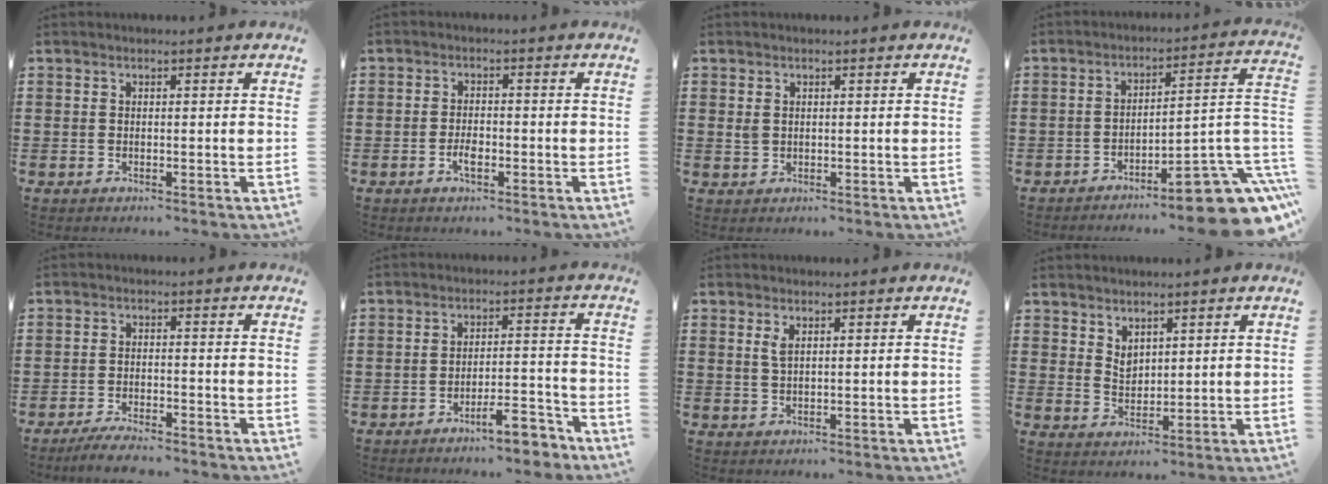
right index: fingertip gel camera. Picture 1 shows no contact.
{"total": 2.5, "force": [-1.0, 0.9, 2.1], "torque": [-0.040, -0.001, -0.018]}
{"total": 1.4, "force": [0.5, 1.1, 0.7], "torque": [-0.018, 0.006, 0.009]}
{"total": 11.7, "force": [-7.8, 2.6, 8.2], "torque": [-0.088, 0.013, -0.138]}
{"total": 3.2, "force": [-3.1, 0.1, 0.8], "torque": [-0.015, 0.004, -0.063]}
{"total": 6.3, "force": [-5.2, 1.1, 3.3], "torque": [-0.049, 0.006, -0.095]}
{"total": 1.8, "force": [0.8, 0.7, 1.5], "torque": [-0.032, 0.003, 0.013]}
{"total": 2.8, "force": [2.1, 1.6, 0.9], "torque": [-0.016, 0.000, 0.038]}